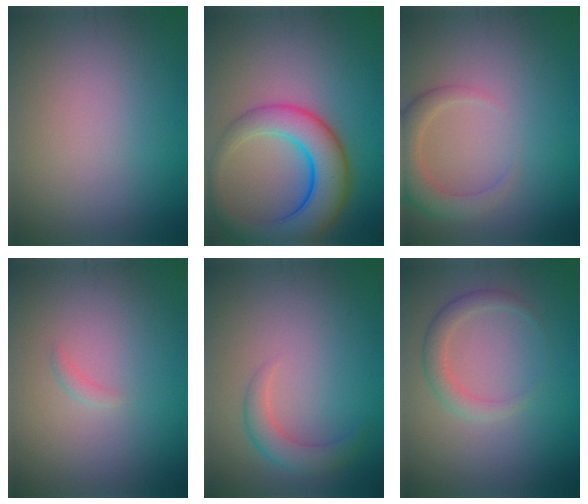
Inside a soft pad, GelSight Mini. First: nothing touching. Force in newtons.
{"total": 7.6, "press": 7.6, "slide": 0.4}
{"total": 3.4, "press": 3.4, "slide": 0.3}
{"total": 0.6, "press": 0.6, "slide": 0.1}
{"total": 2.5, "press": 2.5, "slide": 0.1}
{"total": 2.1, "press": 2.1, "slide": 0.1}